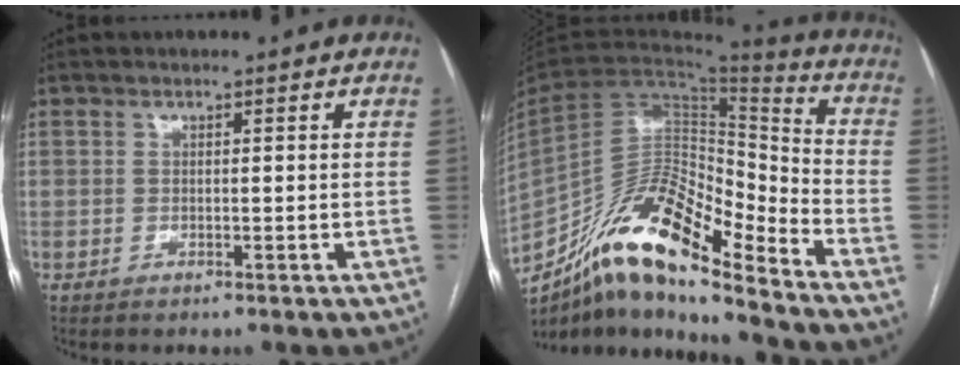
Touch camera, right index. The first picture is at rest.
{"total": 18.1, "force": [-13.0, 3.5, 12.1], "torque": [-0.221, 0.021, -0.233]}